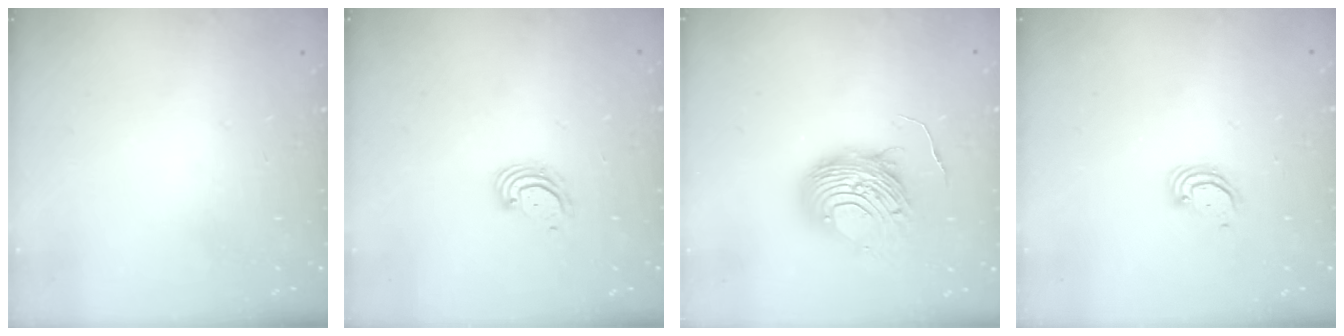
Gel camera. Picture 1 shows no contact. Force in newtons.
{"total": 2.9, "press": 2.9, "slide": 0.1}
{"total": 11.0, "press": 11.0, "slide": 0.8}
{"total": 3.2, "press": 3.2, "slide": 0.2}